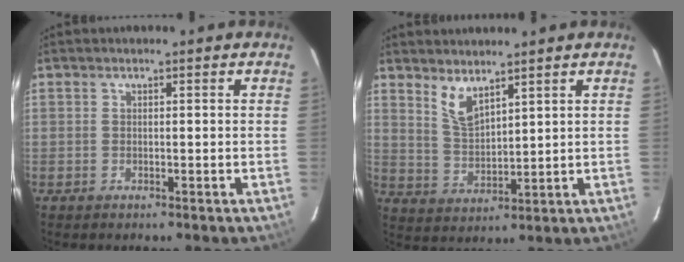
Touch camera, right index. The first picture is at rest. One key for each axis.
{"total": 5.6, "fx": 4.1, "fy": 1.7, "fz": 3.3, "tx": -0.064, "ty": -0.007, "tz": 0.086}